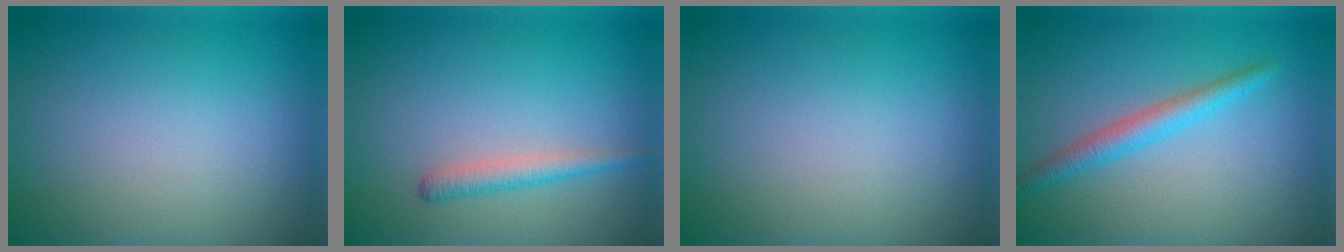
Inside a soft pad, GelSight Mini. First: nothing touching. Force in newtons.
{"total": 1.7, "press": 1.7, "slide": 0.1}
{"total": 0.0}
{"total": 2.6, "press": 2.6, "slide": 0.1}